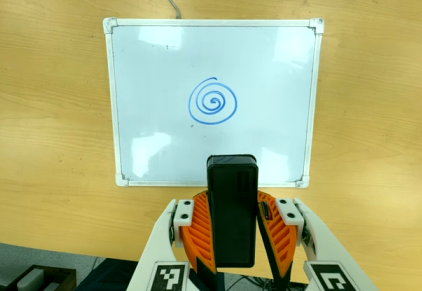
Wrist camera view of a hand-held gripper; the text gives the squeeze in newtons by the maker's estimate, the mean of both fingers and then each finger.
{"total": 8.7, "left": 7.5, "right": 10.0}